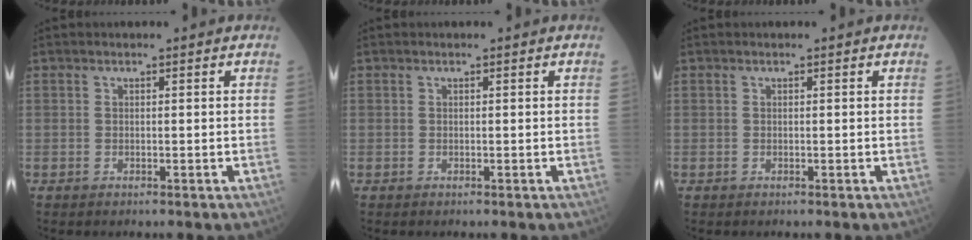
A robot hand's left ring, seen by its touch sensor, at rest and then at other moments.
{"total": 0.0}
{"total": 0.0}